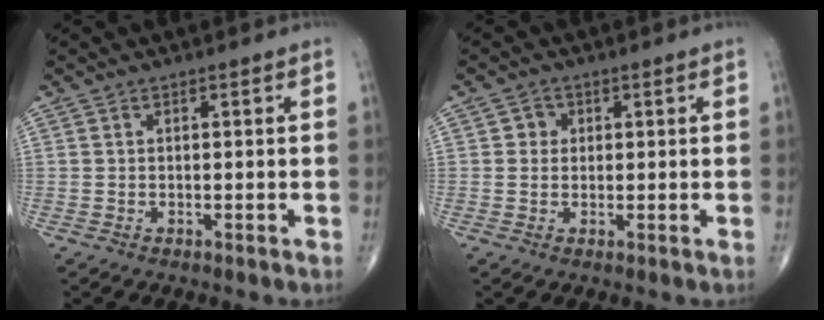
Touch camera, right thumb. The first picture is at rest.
{"total": 2.0, "force": [0.3, 1.9, 0.6], "torque": [0.006, 0.004, -0.001]}